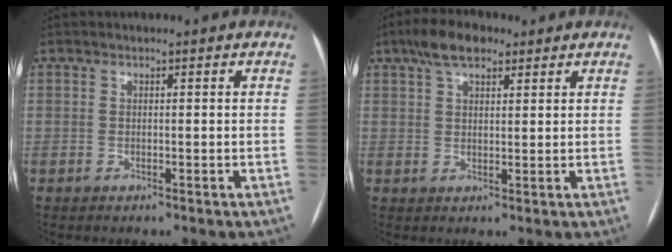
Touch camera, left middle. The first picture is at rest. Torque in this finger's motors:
{"motor_torque": [0.78, -0.72, 0.10, 0.03]}